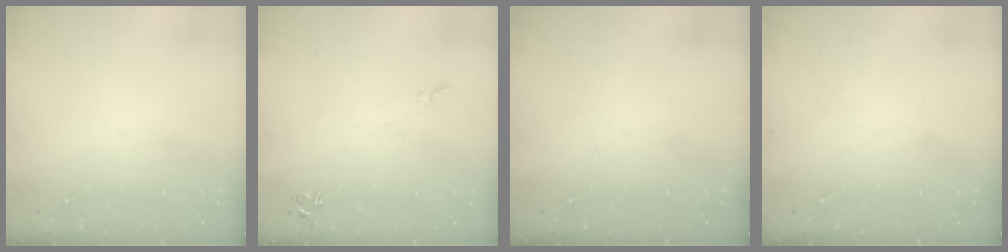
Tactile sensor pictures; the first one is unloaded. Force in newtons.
{"total": 5.2, "press": 5.1, "slide": 1.0}
{"total": 0.0}
{"total": 0.0}